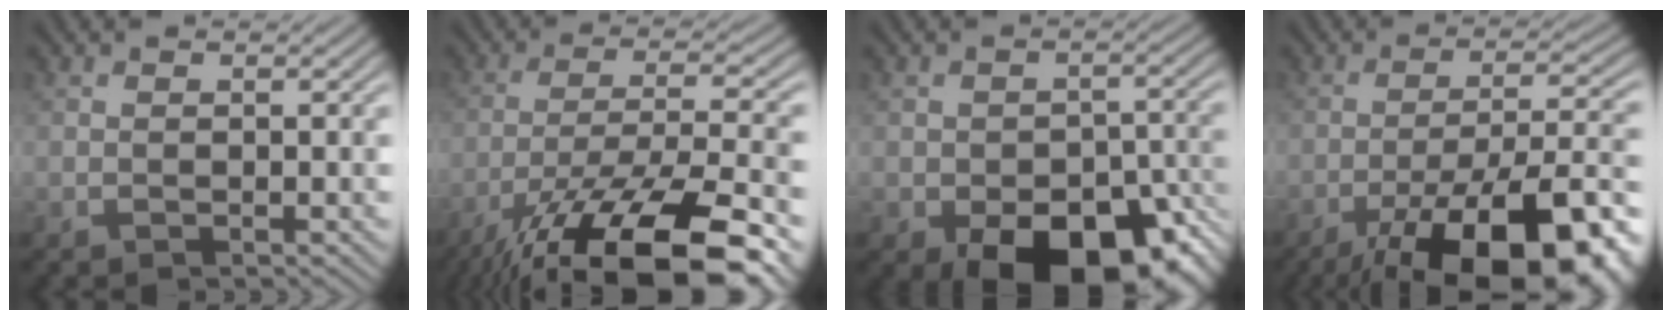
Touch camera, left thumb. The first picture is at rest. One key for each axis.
{"total": 17.8, "fx": -11.7, "fy": 5.0, "fz": 12.4, "tx": -0.212, "ty": -0.037, "tz": -0.190}
{"total": 13.9, "fx": -7.4, "fy": 7.4, "fz": 9.1, "tx": -0.126, "ty": -0.031, "tz": -0.108}
{"total": 18.3, "fx": -11.2, "fy": 6.1, "fz": 13.1, "tx": -0.176, "ty": -0.019, "tz": -0.167}